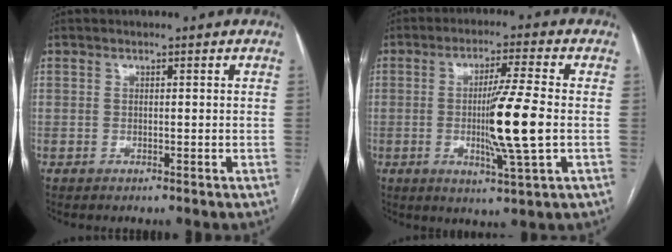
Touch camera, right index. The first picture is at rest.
{"total": 10.3, "force": [-1.2, -0.6, 10.2], "torque": [-0.182, -0.013, -0.024]}